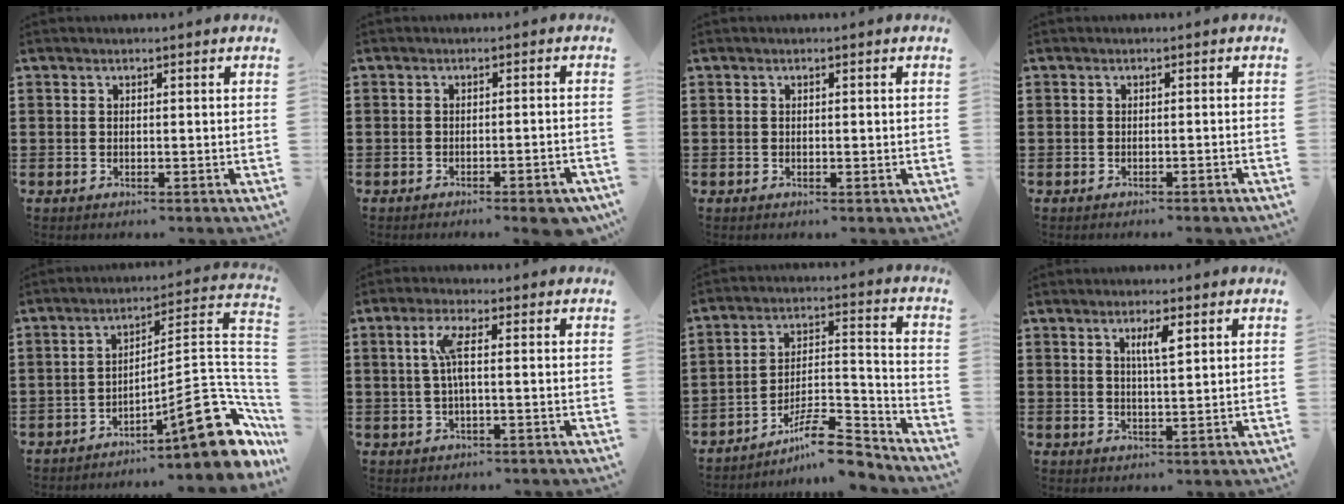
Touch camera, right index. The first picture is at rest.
{"total": 2.5, "force": [-2.1, 0.0, 1.5], "torque": [-0.024, -0.001, -0.038]}
{"total": 0.0}
{"total": 0.8, "force": [-0.8, 0.0, 0.1], "torque": [-0.004, 0.000, -0.016]}
{"total": 15.9, "force": [-7.5, 3.9, 13.5], "torque": [-0.180, 0.008, -0.121]}
{"total": 4.3, "force": [0.4, 0.6, 4.2], "torque": [-0.096, -0.003, -0.001]}
{"total": 11.2, "force": [-8.9, 2.7, 6.2], "torque": [-0.091, 0.037, -0.164]}
{"total": 3.4, "force": [1.4, 0.6, 3.0], "torque": [-0.064, 0.004, 0.021]}